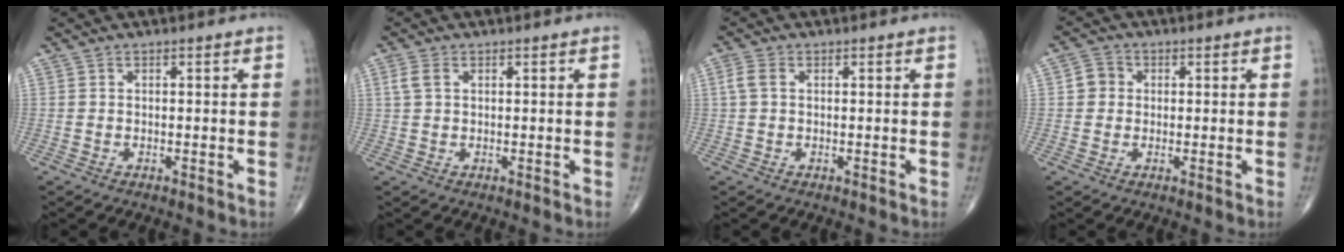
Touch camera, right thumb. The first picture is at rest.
{"total": 2.6, "force": [0.8, 1.6, 1.8], "torque": [-0.047, 0.009, 0.019]}
{"total": 2.5, "force": [0.5, 1.6, 1.9], "torque": [-0.049, 0.009, 0.009]}
{"total": 3.3, "force": [0.3, 3.1, 1.2], "torque": [-0.006, 0.006, -0.002]}